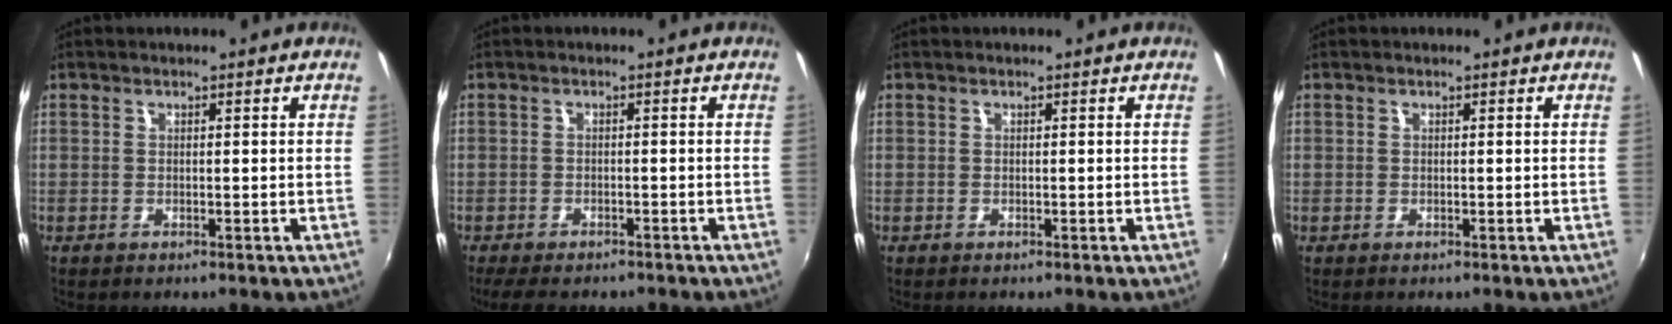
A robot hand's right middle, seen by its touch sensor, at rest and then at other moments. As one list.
[{"total": 6.7, "force": [-5.5, 2.3, 3.0], "torque": [-0.073, -0.018, -0.088]}, {"total": 0.0}, {"total": 0.0}]